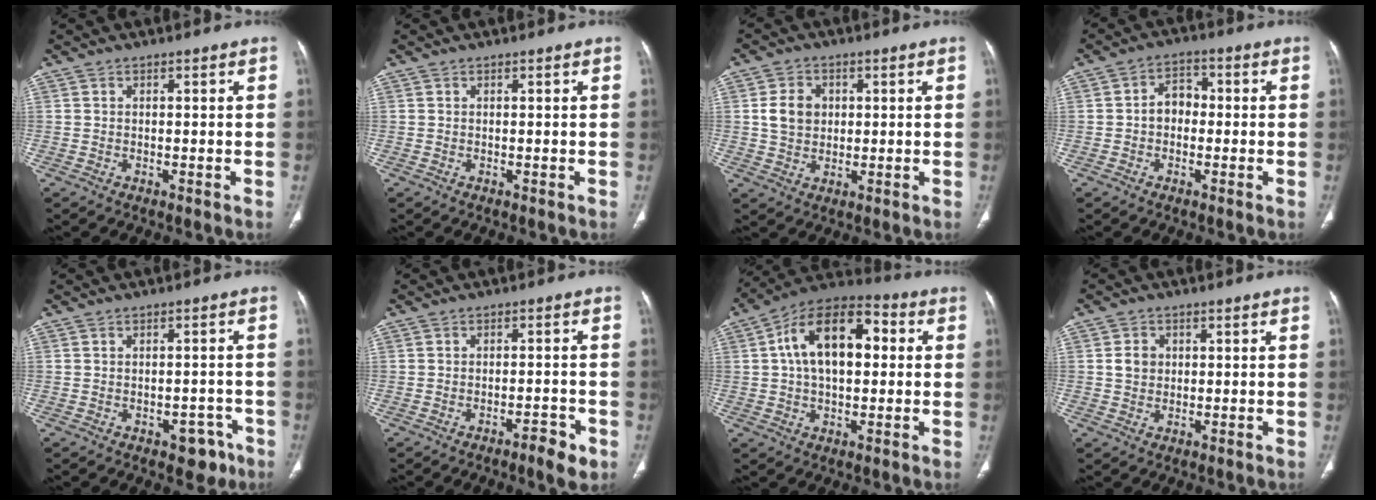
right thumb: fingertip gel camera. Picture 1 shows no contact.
{"total": 0.0}
{"total": 6.0, "force": [1.0, 5.0, 3.3], "torque": [-0.042, -0.002, 0.018]}
{"total": 4.7, "force": [-0.6, 3.6, 2.9], "torque": [-0.027, 0.020, -0.021]}
{"total": 4.3, "force": [-2.6, 2.6, 2.3], "torque": [-0.009, 0.019, -0.028]}
{"total": 4.1, "force": [-2.5, 1.1, 3.1], "torque": [-0.041, 0.013, -0.035]}
{"total": 16.6, "force": [2.8, 9.6, 13.2], "torque": [-0.204, 0.033, 0.037]}
{"total": 3.0, "force": [0.4, 2.6, 1.4], "torque": [-0.013, 0.004, 0.007]}